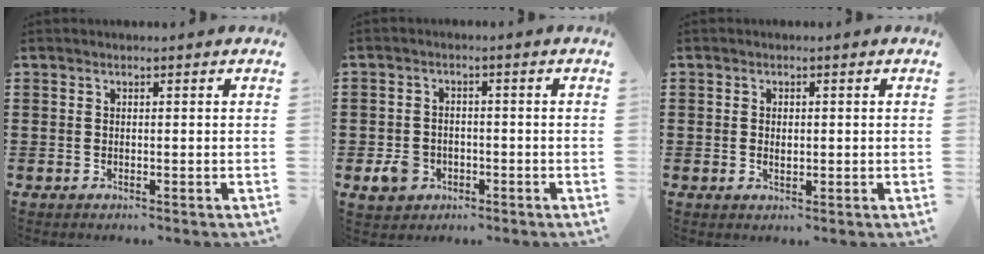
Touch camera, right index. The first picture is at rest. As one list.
[{"total": 4.0, "force": [-1.8, 3.1, 1.7], "torque": [-0.056, -0.003, -0.040]}, {"total": 1.3, "force": [0.0, 0.7, 1.1], "torque": [-0.021, 0.004, -0.001]}]